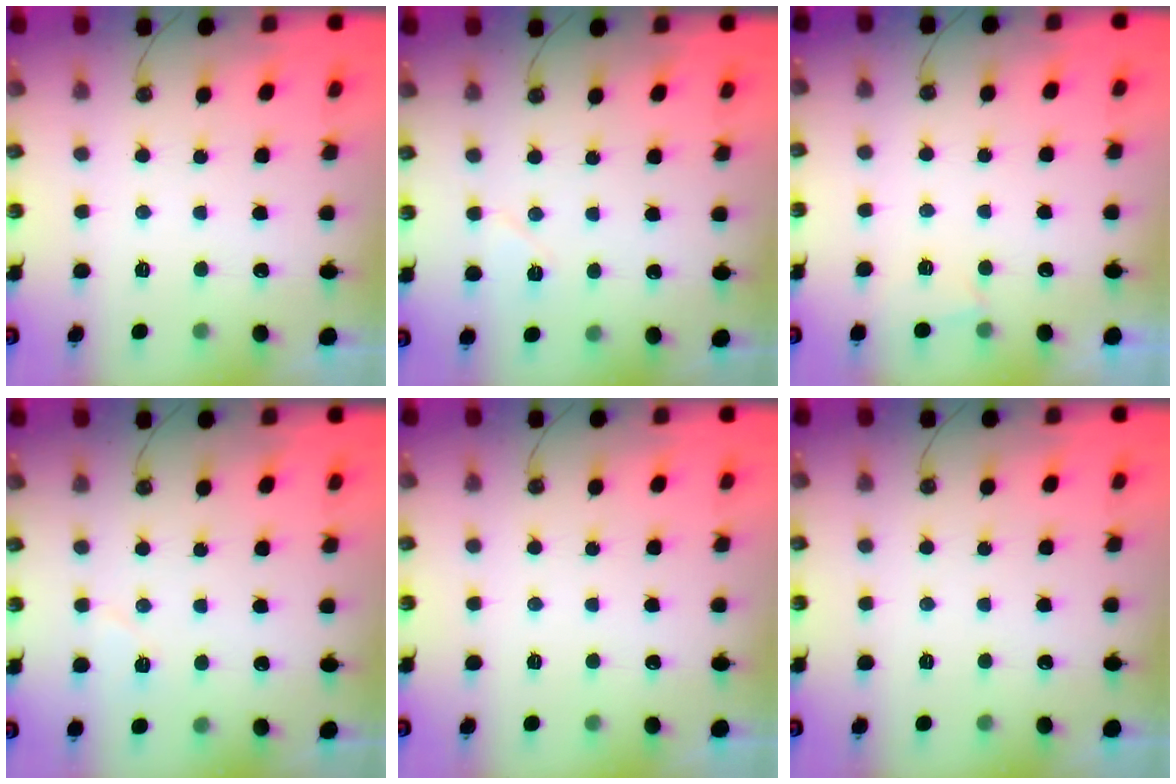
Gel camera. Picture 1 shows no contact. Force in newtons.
{"total": 6.7, "press": 5.9, "slide": 3.3}
{"total": 1.7, "press": 1.6, "slide": 0.4}
{"total": 5.7, "press": 5.4, "slide": 1.8}
{"total": 0.0}
{"total": 0.0}